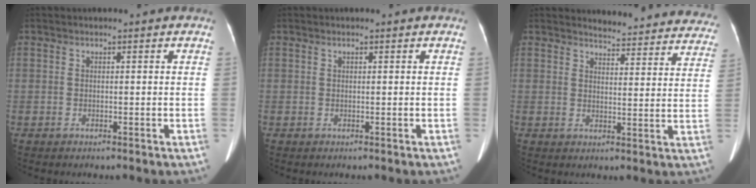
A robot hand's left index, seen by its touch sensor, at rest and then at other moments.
{"total": 0.0}
{"total": 19.5, "force": [18.9, 3.5, 3.7], "torque": [-0.023, -0.066, 0.197]}